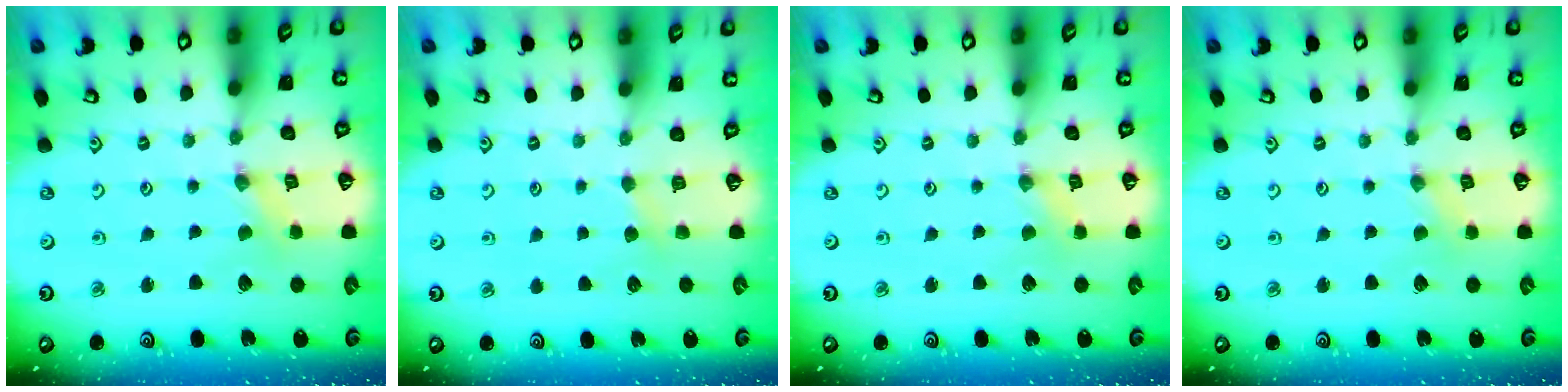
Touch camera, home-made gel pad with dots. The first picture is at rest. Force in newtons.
{"total": 3.7, "press": 3.7, "slide": 0.5}
{"total": 0.5, "press": 0.5, "slide": 0.1}
{"total": 0.0}